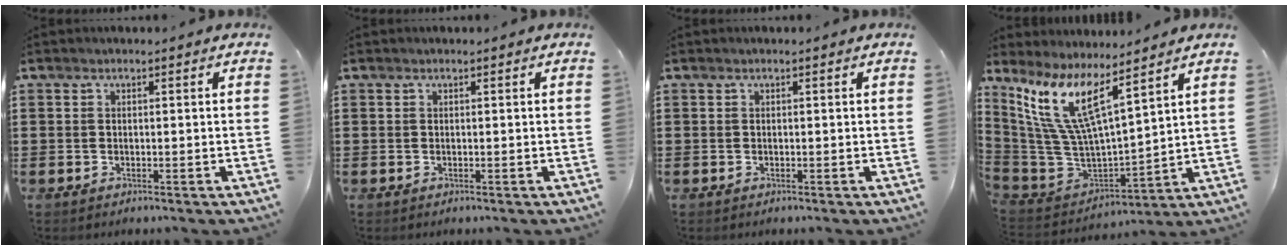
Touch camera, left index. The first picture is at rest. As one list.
[{"total": 0.0}, {"total": 0.0}, {"total": 12.0, "force": [6.6, 3.1, 9.6], "torque": [-0.228, -0.054, 0.112]}]